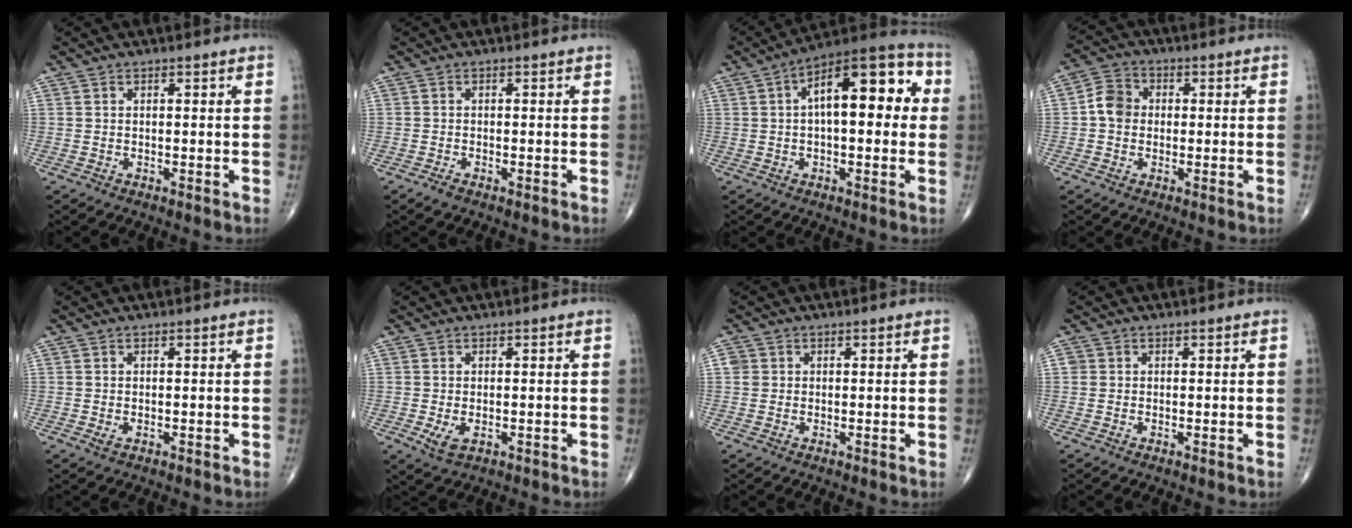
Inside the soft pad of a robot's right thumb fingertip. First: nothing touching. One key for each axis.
{"total": 1.2, "fx": -0.8, "fy": 0.4, "fz": 0.8, "tx": -0.019, "ty": -0.001, "tz": -0.017}
{"total": 17.1, "fx": 3.1, "fy": 7.5, "fz": 15.1, "tx": -0.194, "ty": 0.040, "tz": 0.037}
{"total": 5.6, "fx": -0.1, "fy": 4.7, "fz": 2.9, "tx": -0.043, "ty": 0.016, "tz": -0.013}
{"total": 0.8, "fx": -0.2, "fy": 0.4, "fz": 0.7, "tx": -0.011, "ty": -0.001, "tz": -0.003}
{"total": 3.0, "fx": -0.8, "fy": 1.6, "fz": 2.4, "tx": -0.044, "ty": -0.008, "tz": -0.009}
{"total": 1.9, "fx": 0.3, "fy": 1.8, "fz": 0.4, "tx": 0.001, "ty": 0.003, "tz": 0.006}
{"total": 1.1, "fx": 0.2, "fy": 1.1, "fz": 0.2, "tx": 0.005, "ty": 0.002, "tz": 0.002}